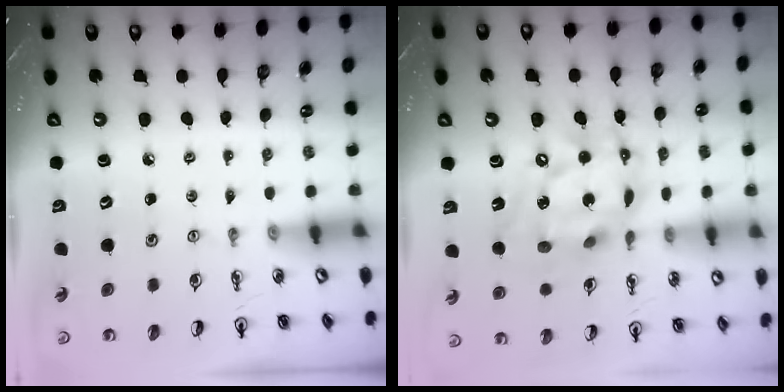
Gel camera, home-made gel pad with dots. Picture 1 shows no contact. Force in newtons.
{"total": 18.9, "press": 18.9, "slide": 1.3}